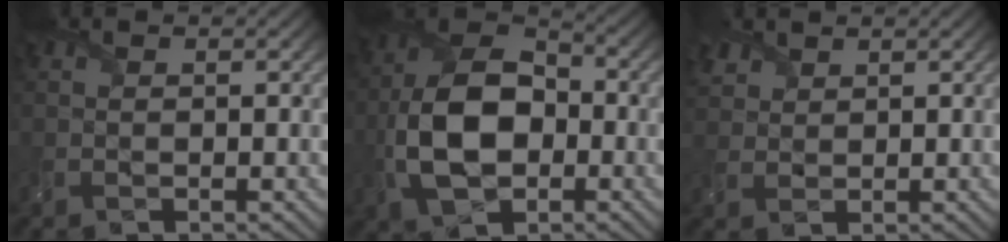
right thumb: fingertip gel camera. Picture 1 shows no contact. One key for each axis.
{"total": 12.6, "fx": -2.7, "fy": 8.2, "fz": 9.2, "tx": -0.204, "ty": -0.013, "tz": -0.058}
{"total": 2.5, "fx": 2.0, "fy": 1.4, "fz": 0.6, "tx": -0.022, "ty": 0.005, "tz": 0.045}